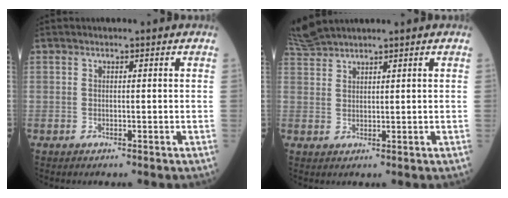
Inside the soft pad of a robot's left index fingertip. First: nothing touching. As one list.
[{"total": 4.2, "force": [4.1, -0.6, 1.1], "torque": [-0.041, 0.018, 0.093]}]